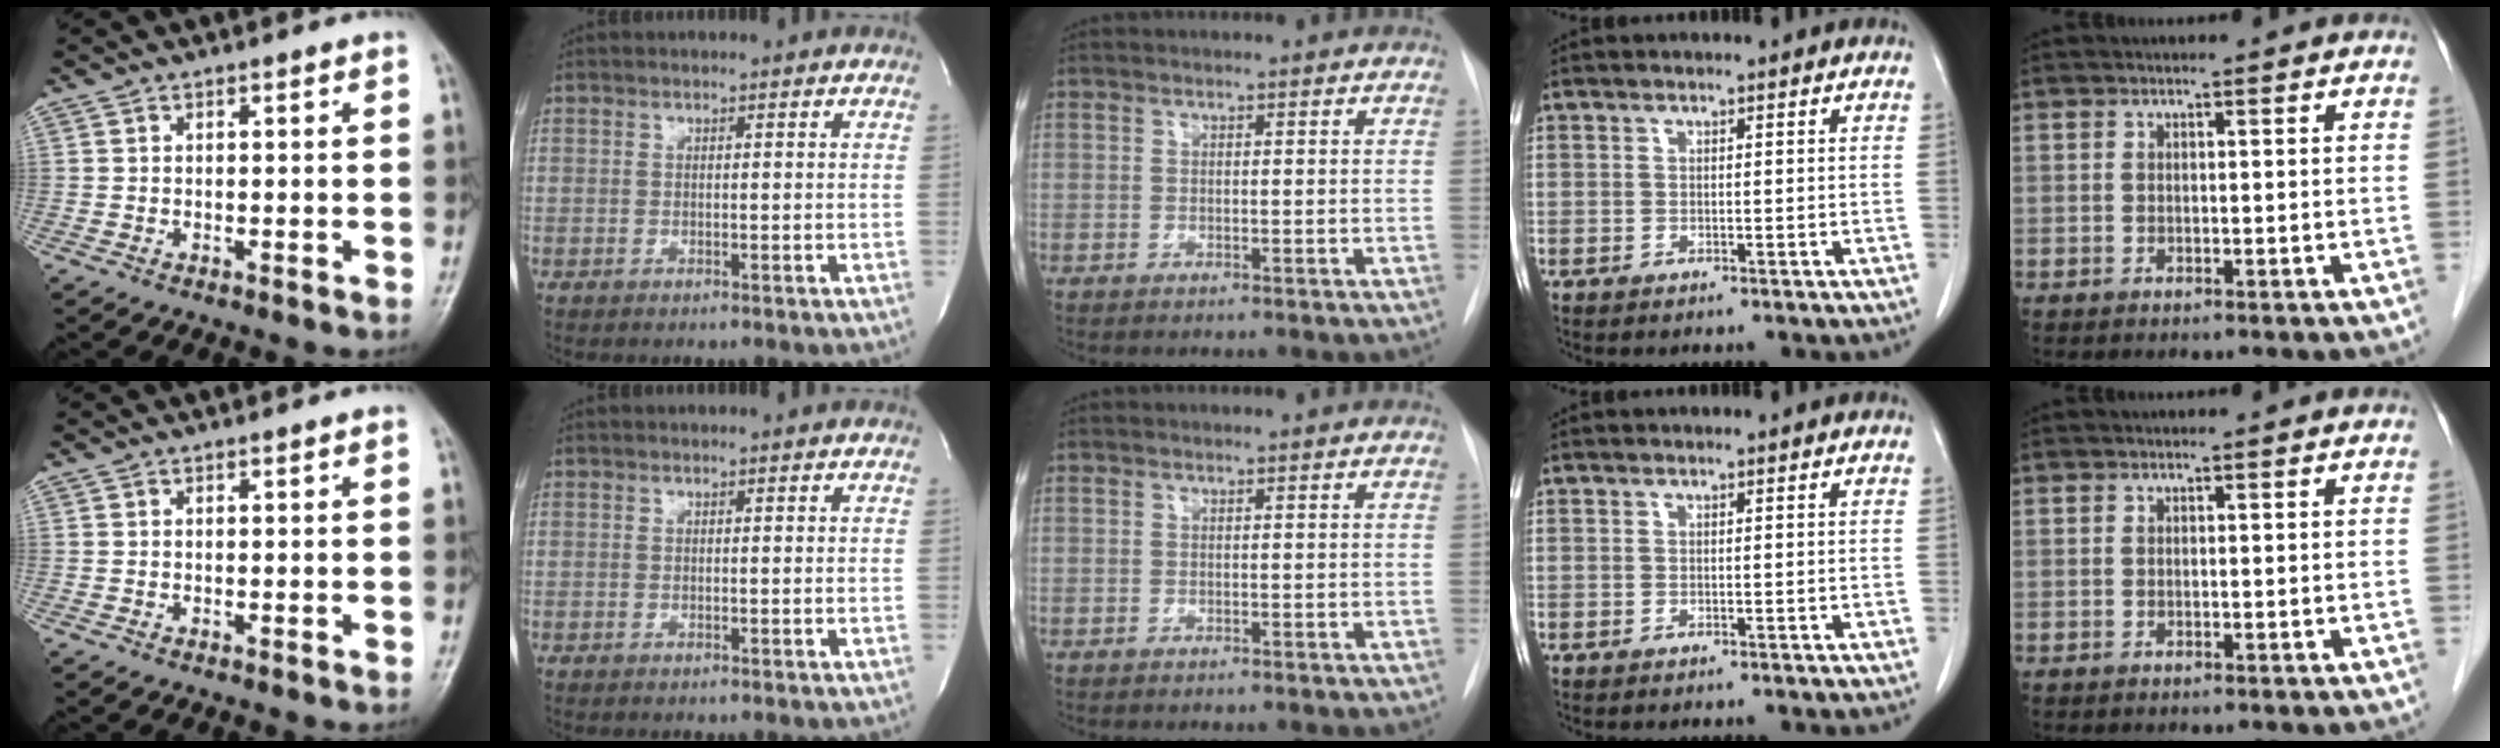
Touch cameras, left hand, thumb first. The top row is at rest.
{}